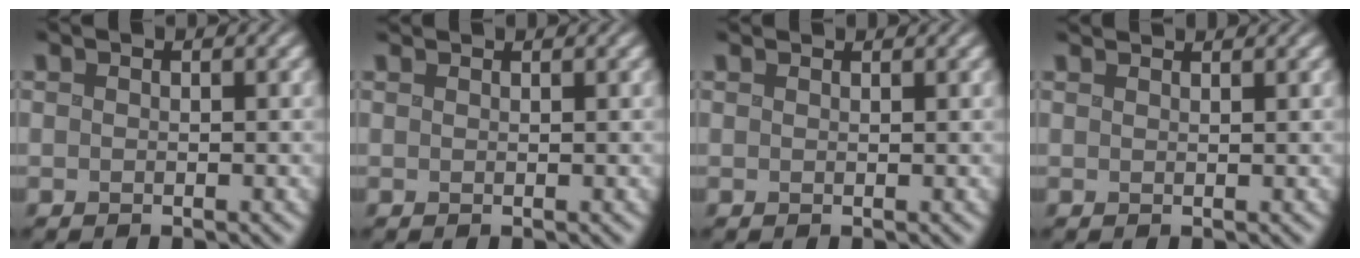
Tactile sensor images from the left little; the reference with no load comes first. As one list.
[{"total": 1.3, "force": [1.2, 0.1, 0.4], "torque": [-0.009, -0.001, 0.012]}, {"total": 1.6, "force": [1.6, 0.1, 0.4], "torque": [-0.015, 0.000, 0.016]}, {"total": 2.3, "force": [2.0, 0.4, 0.8], "torque": [-0.007, 0.001, 0.016]}]